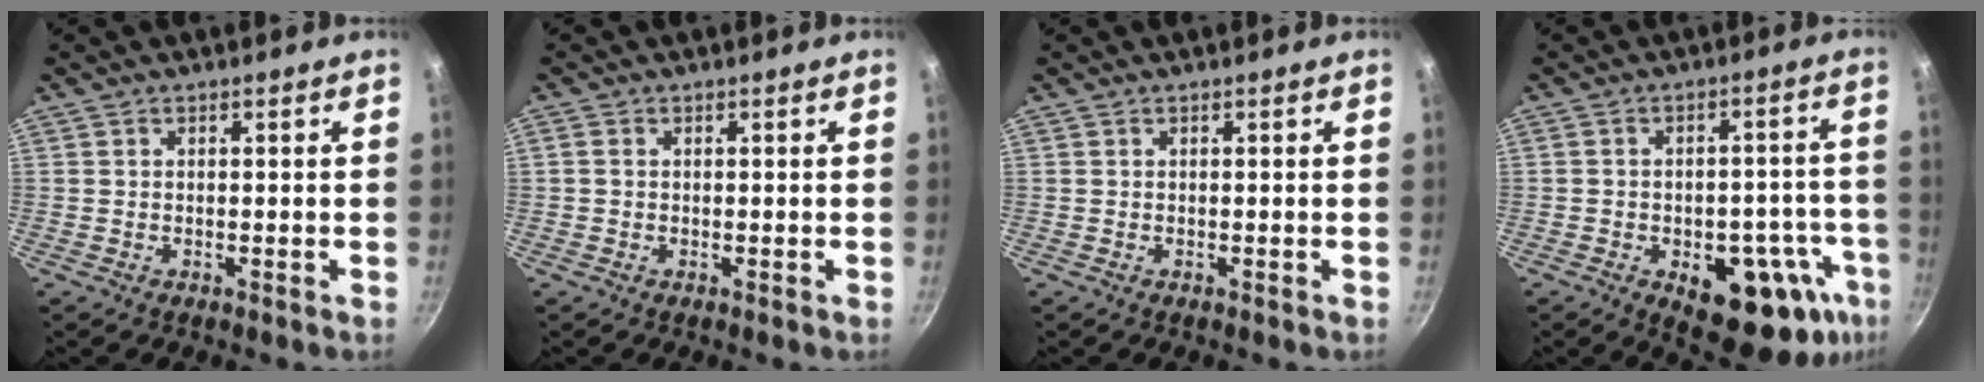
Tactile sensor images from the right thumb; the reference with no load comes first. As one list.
[{"total": 1.0, "force": [0.0, 0.8, 0.5], "torque": [-0.009, 0.004, -0.001]}, {"total": 0.0}, {"total": 18.0, "force": [-7.6, 9.5, 13.3], "torque": [-0.104, 0.022, -0.094]}]